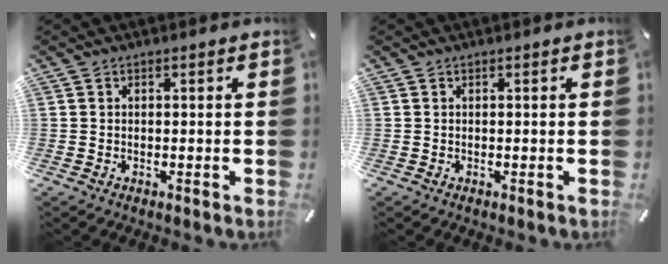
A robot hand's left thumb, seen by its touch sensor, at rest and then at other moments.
{"total": 0.0}